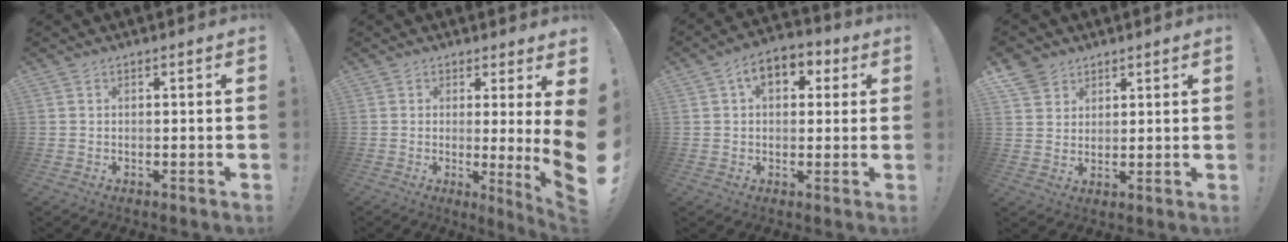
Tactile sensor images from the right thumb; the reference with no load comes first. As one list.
[{"total": 7.0, "force": [1.3, -0.9, 6.8], "torque": [-0.083, -0.046, 0.017]}, {"total": 8.7, "force": [3.3, 5.8, 5.6], "torque": [-0.082, -0.003, 0.057]}, {"total": 5.7, "force": [4.0, 3.9, 0.9], "torque": [-0.014, -0.026, 0.078]}]